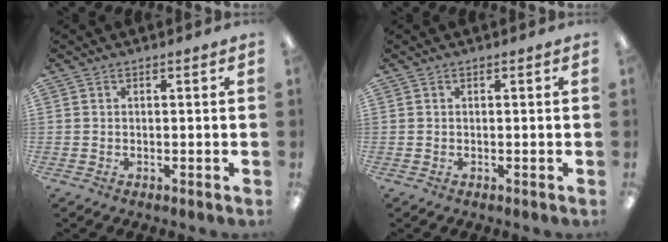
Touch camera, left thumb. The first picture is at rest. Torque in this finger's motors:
{"motor_torque": [0.00, 0.00, 0.00, 0.00, 0.00]}